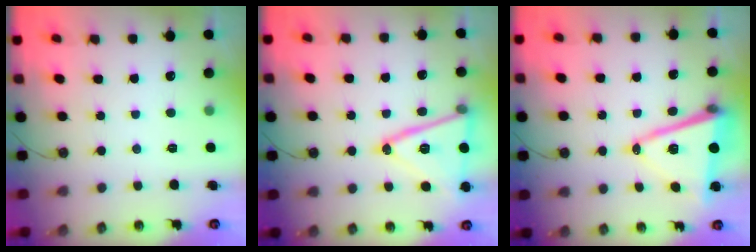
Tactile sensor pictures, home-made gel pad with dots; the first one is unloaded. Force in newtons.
{"total": 18.6, "press": 18.3, "slide": 3.5}
{"total": 14.3, "press": 13.8, "slide": 3.9}